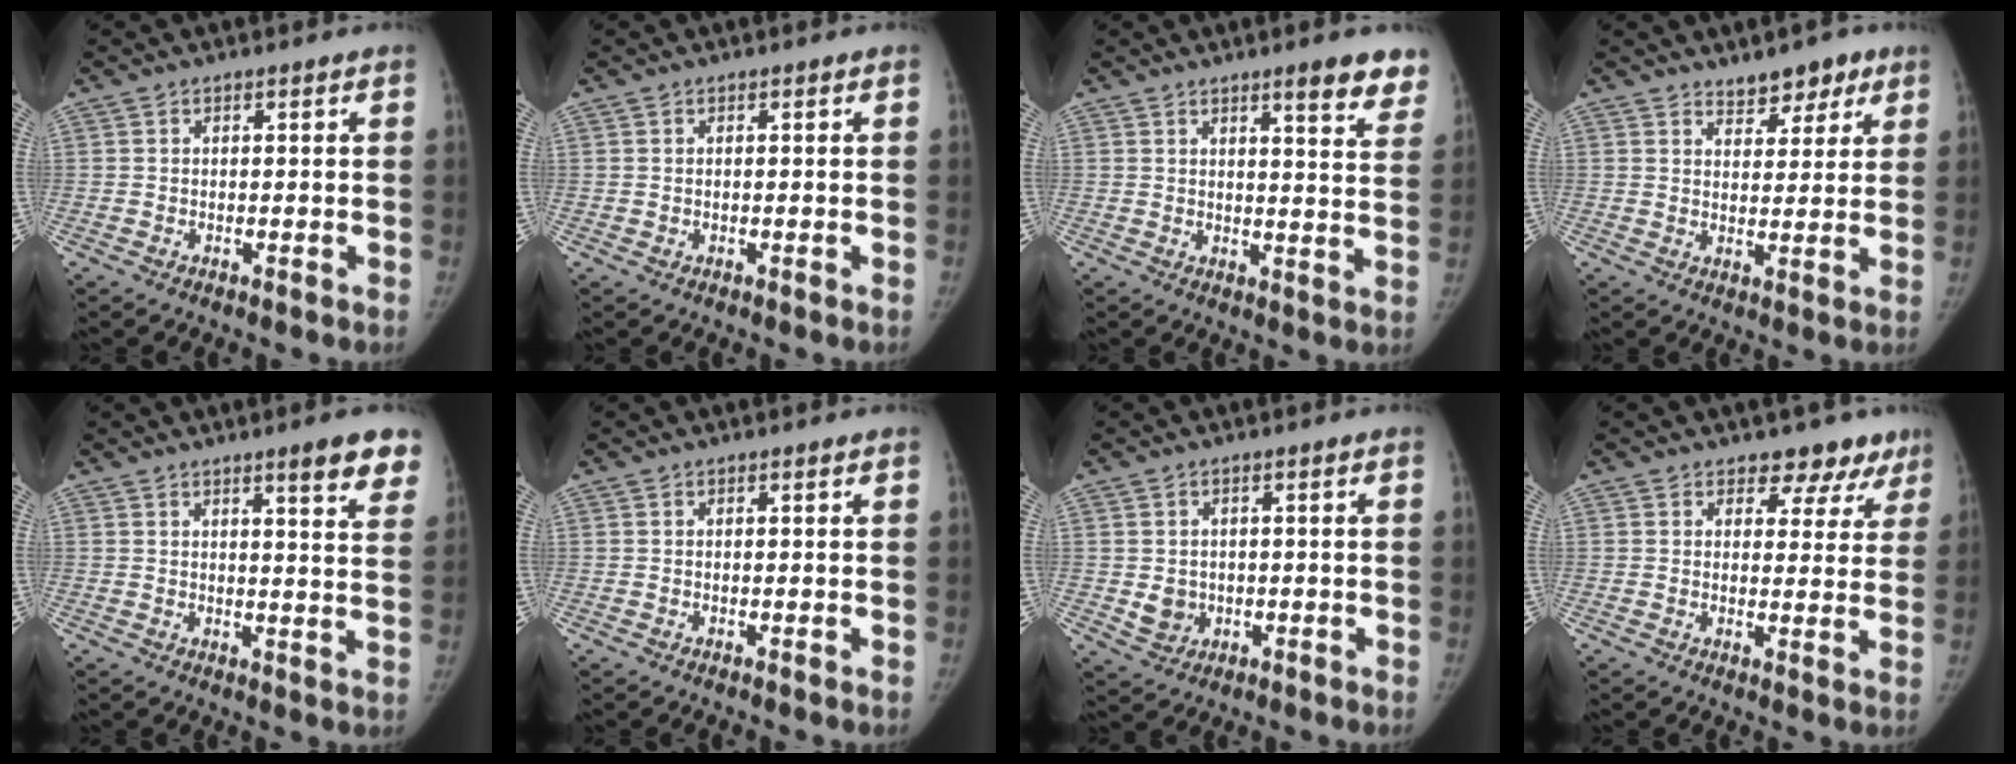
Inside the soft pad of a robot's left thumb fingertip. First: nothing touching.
{"total": 0.0}
{"total": 9.1, "force": [6.5, 1.7, 6.1], "torque": [-0.049, -0.036, 0.077]}
{"total": 5.6, "force": [4.1, 3.1, 2.4], "torque": [0.002, -0.024, 0.061]}
{"total": 8.8, "force": [6.0, 1.4, 6.2], "torque": [-0.057, -0.030, 0.070]}
{"total": 0.0}
{"total": 3.9, "force": [-0.4, 3.5, 1.7], "torque": [-0.010, 0.000, 0.006]}
{"total": 6.9, "force": [5.2, 4.3, 1.4], "torque": [0.030, -0.026, 0.052]}